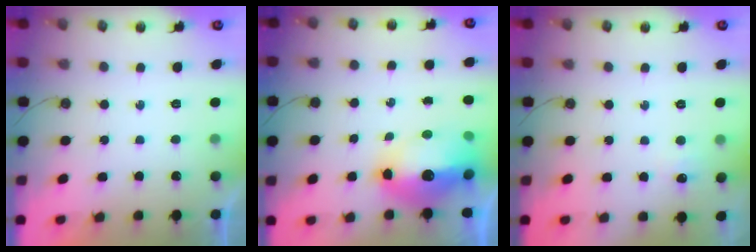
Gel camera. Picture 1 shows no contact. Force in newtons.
{"total": 20.3, "press": 16.3, "slide": 12.0}
{"total": 5.5, "press": 5.4, "slide": 0.7}